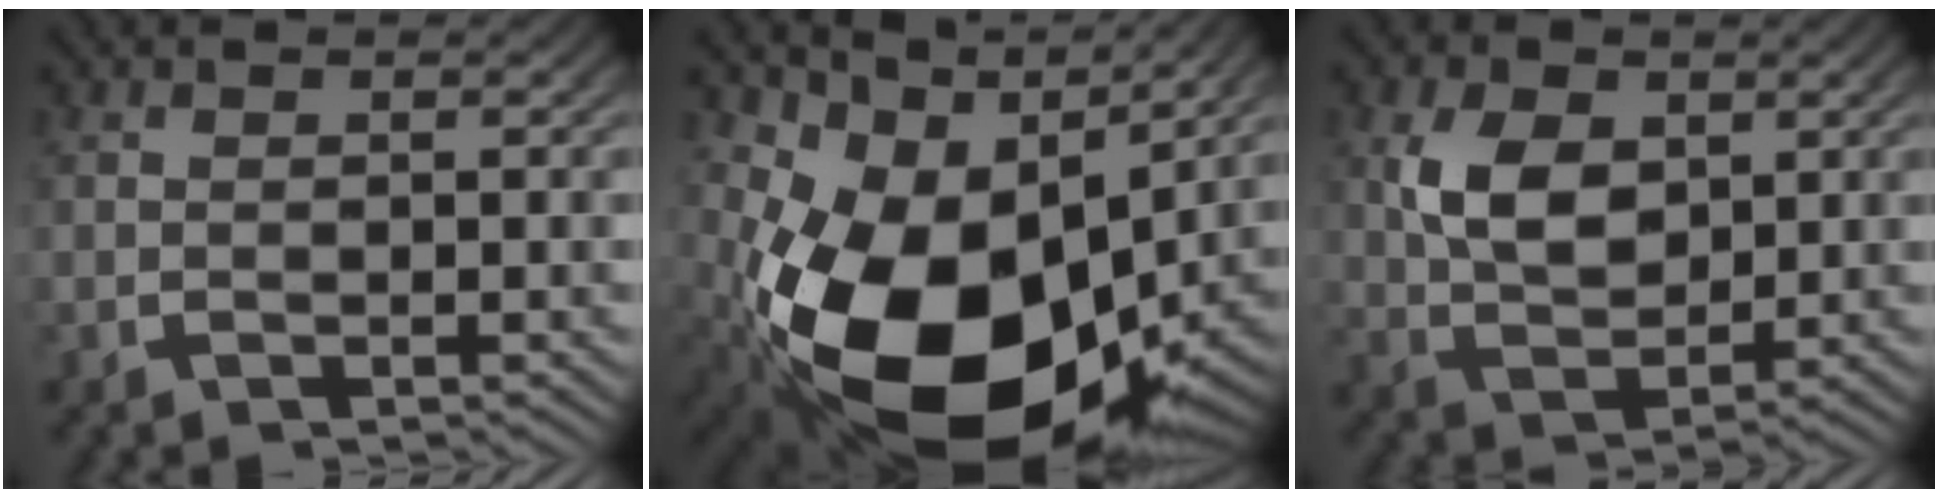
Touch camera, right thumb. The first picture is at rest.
{"total": 19.5, "force": [-2.4, 11.7, 15.4], "torque": [-0.285, -0.079, 0.002]}
{"total": 6.2, "force": [1.0, 4.3, 4.4], "torque": [-0.100, -0.031, 0.034]}